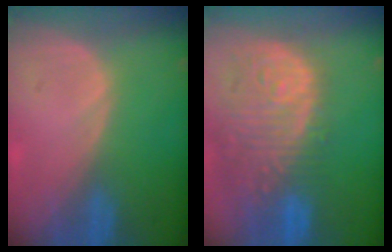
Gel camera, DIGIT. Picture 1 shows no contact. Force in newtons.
{"total": 14.2, "press": 11.7, "slide": 8.1}